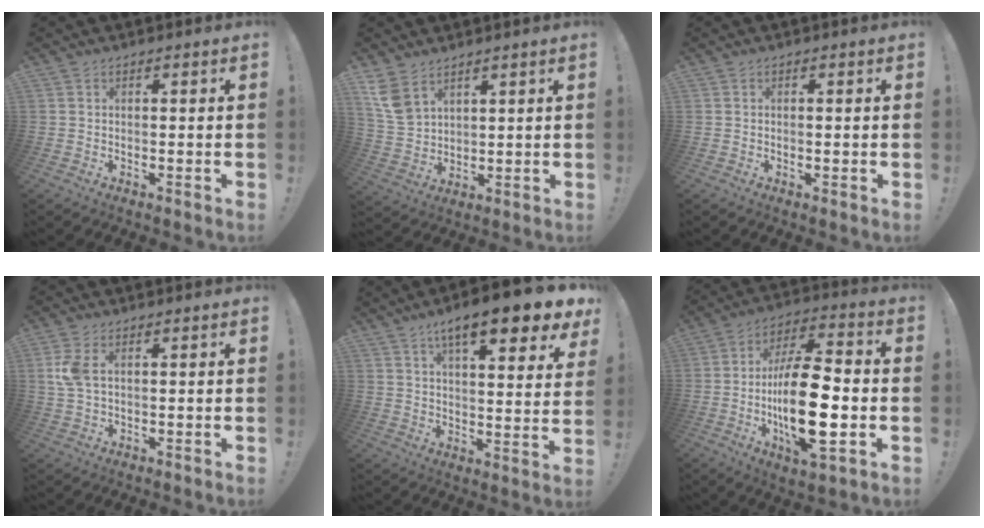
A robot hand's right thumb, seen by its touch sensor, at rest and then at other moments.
{"total": 9.1, "force": [5.7, 5.8, 4.1], "torque": [-0.082, -0.024, 0.115]}
{"total": 0.0}
{"total": 5.2, "force": [1.3, 2.8, 4.2], "torque": [-0.087, 0.000, 0.020]}
{"total": 13.8, "force": [8.8, 2.3, 10.4], "torque": [-0.156, -0.058, 0.133]}
{"total": 21.4, "force": [-3.5, 8.1, 19.4], "torque": [-0.356, 0.002, -0.057]}